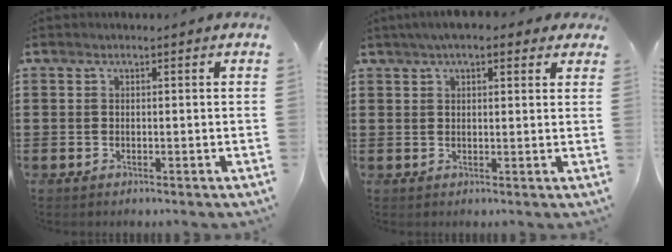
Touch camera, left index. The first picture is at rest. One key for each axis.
{"total": 4.1, "fx": 2.9, "fy": 1.2, "fz": 2.7, "tx": -0.059, "ty": 0.008, "tz": 0.051}